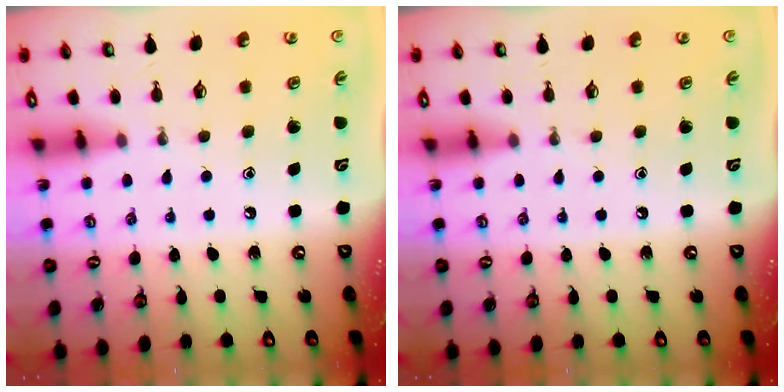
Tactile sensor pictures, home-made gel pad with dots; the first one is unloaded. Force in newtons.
{"total": 0.0}